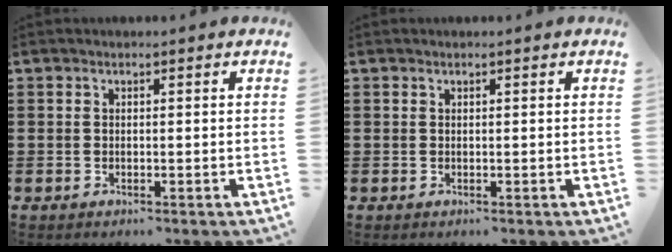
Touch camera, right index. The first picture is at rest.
{"total": 0.0}